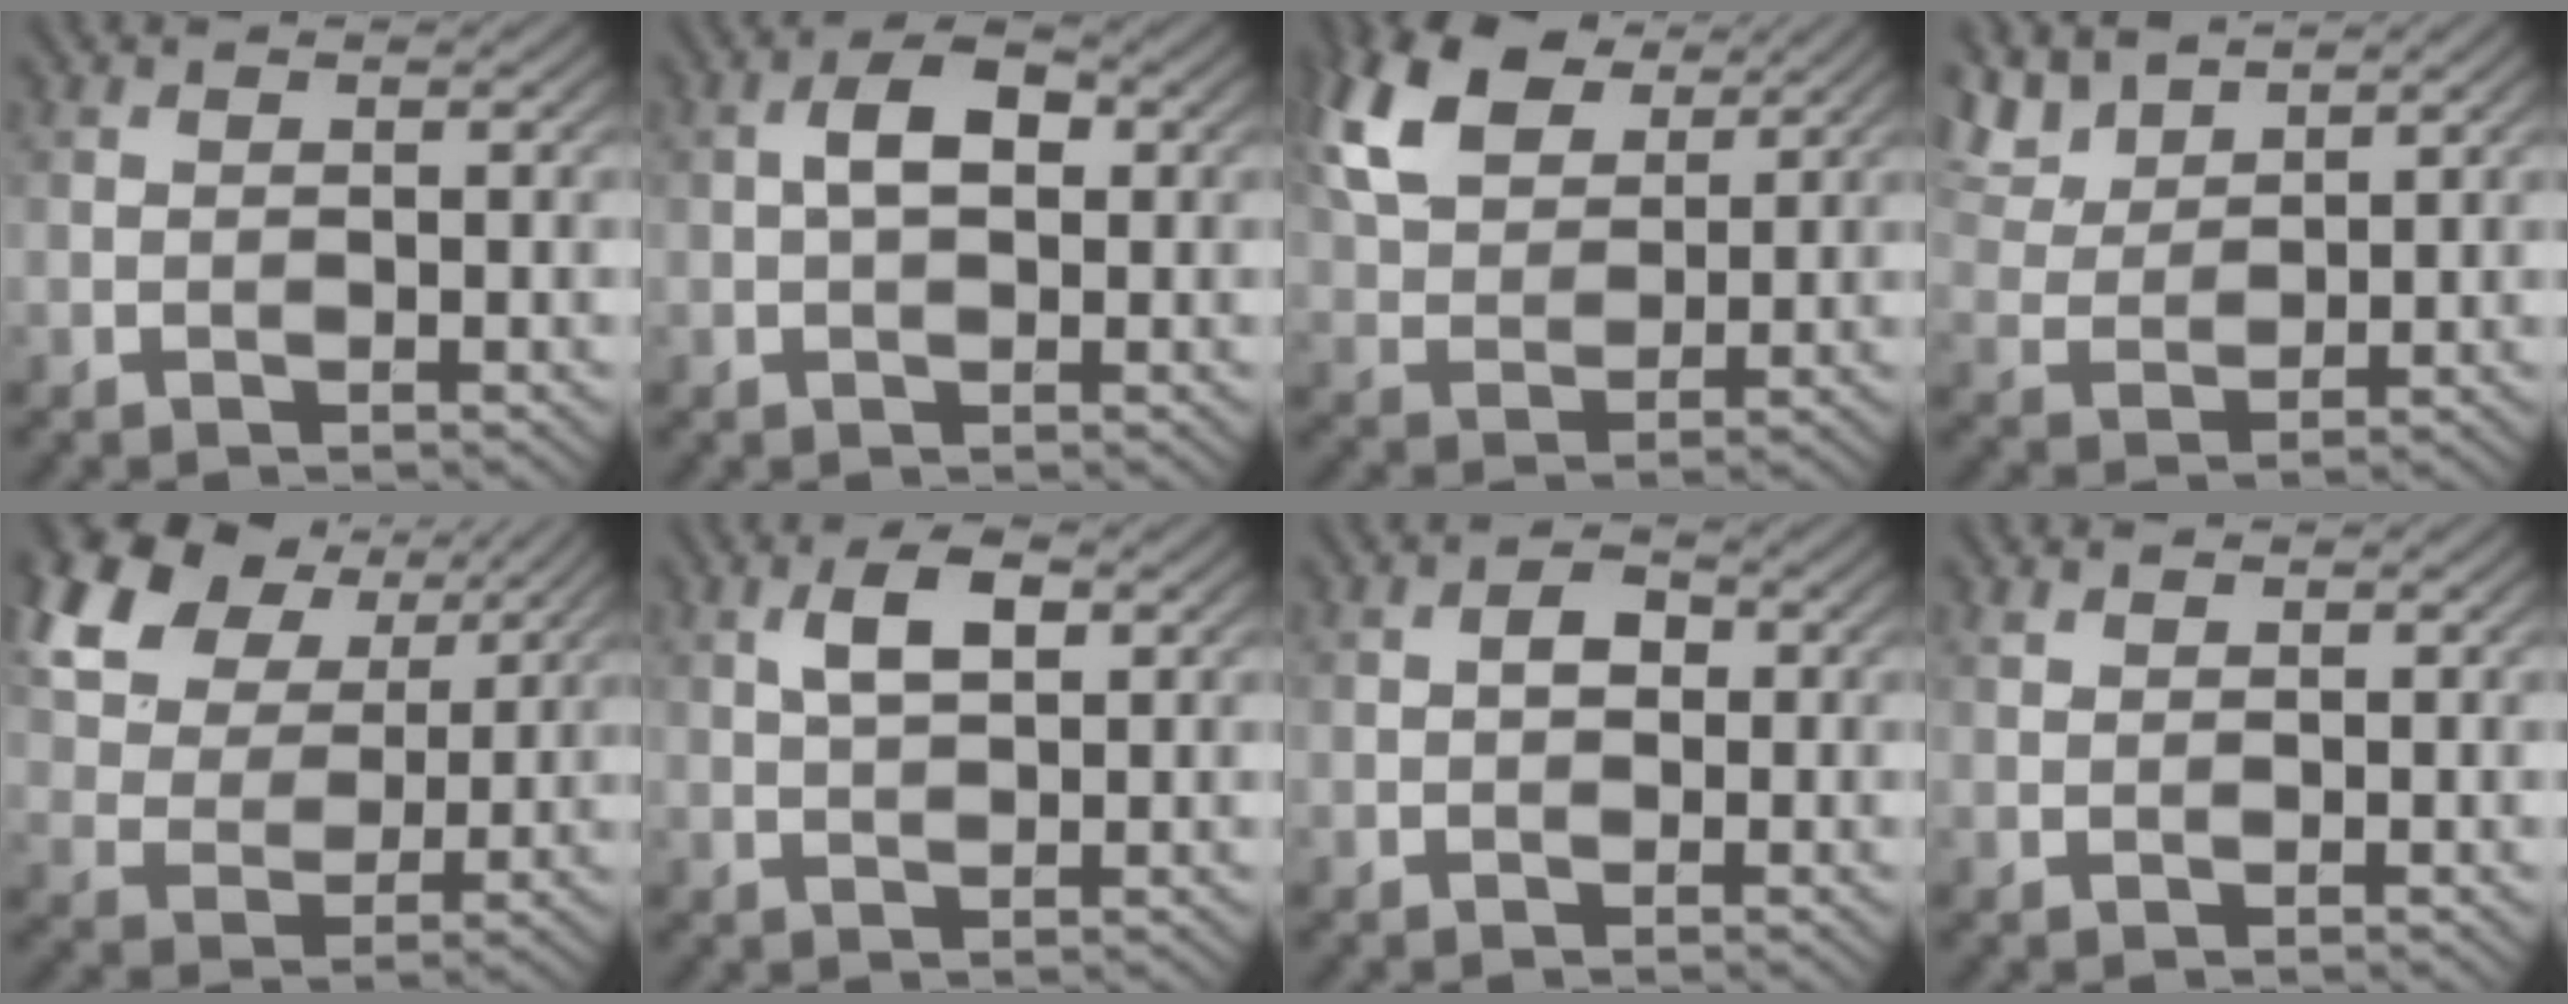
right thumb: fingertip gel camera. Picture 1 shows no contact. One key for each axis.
{"total": 4.2, "fx": 0.5, "fy": 2.3, "fz": 3.4, "tx": -0.064, "ty": 0.009, "tz": 0.003}
{"total": 12.5, "fx": 6.8, "fy": 7.2, "fz": 7.6, "tx": -0.197, "ty": 0.025, "tz": 0.132}
{"total": 7.0, "fx": 5.4, "fy": 2.8, "fz": 3.5, "tx": -0.091, "ty": 0.010, "tz": 0.108}
{"total": 16.5, "fx": 8.6, "fy": 10.8, "fz": 9.0, "tx": -0.247, "ty": 0.030, "tz": 0.185}
{"total": 4.2, "fx": 1.5, "fy": 1.9, "fz": 3.5, "tx": -0.073, "ty": 0.007, "tz": 0.028}
{"total": 2.2, "fx": 0.0, "fy": 1.6, "fz": 1.4, "tx": -0.026, "ty": 0.001, "tz": -0.005}
{"total": 0.7, "fx": 0.7, "fy": 0.2, "fz": 0.2, "tx": -0.009, "ty": 0.001, "tz": 0.016}